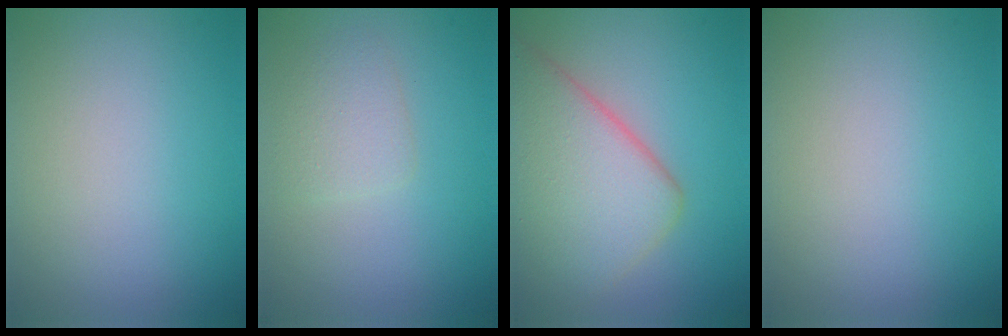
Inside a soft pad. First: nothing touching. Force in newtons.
{"total": 1.9, "press": 1.9, "slide": 0.1}
{"total": 8.3, "press": 8.3, "slide": 0.4}
{"total": 0.0}